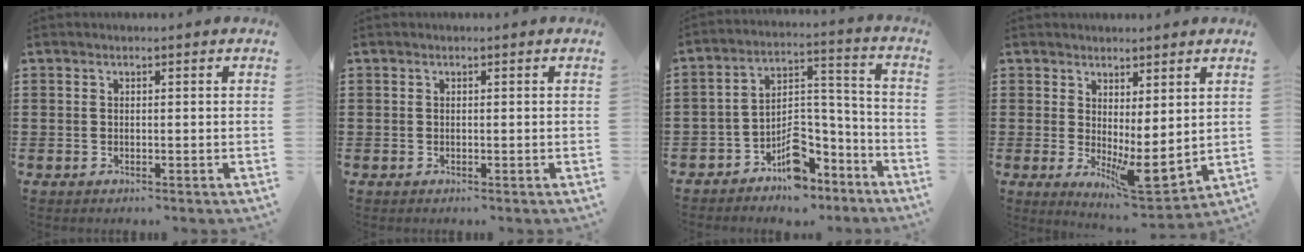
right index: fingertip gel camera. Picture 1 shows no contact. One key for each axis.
{"total": 0.0}
{"total": 7.7, "fx": -6.2, "fy": 3.6, "fz": 3.0, "tx": -0.042, "ty": 0.011, "tz": -0.113}
{"total": 4.8, "fx": 0.5, "fy": 1.7, "fz": 4.4, "tx": -0.072, "ty": -0.022, "tz": 0.016}